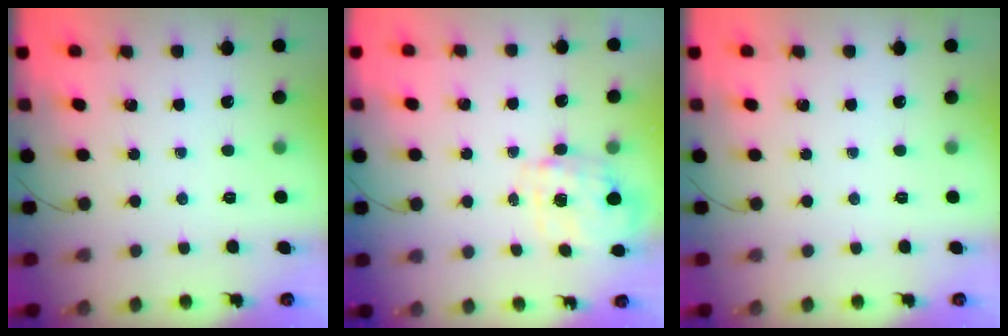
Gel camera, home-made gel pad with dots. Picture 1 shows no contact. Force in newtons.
{"total": 4.0, "press": 3.9, "slide": 0.8}
{"total": 0.0}